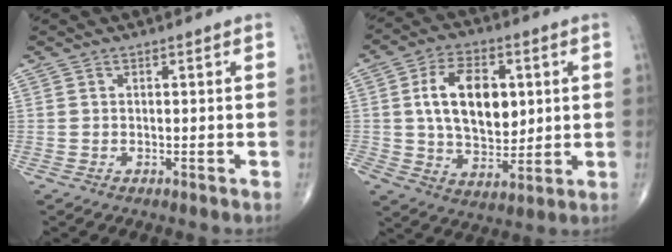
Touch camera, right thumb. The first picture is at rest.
{"total": 14.6, "force": [2.5, 9.0, 11.3], "torque": [-0.163, -0.004, 0.046]}